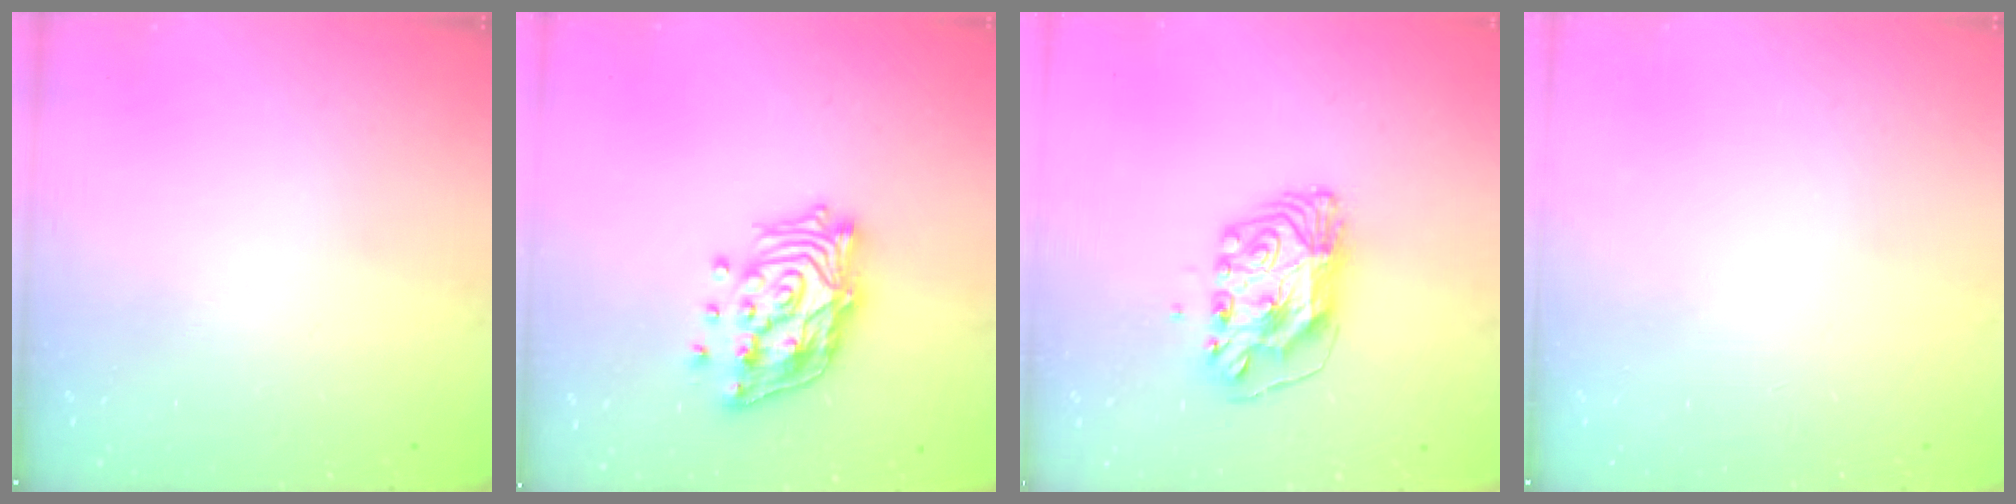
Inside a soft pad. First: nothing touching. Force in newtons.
{"total": 16.8, "press": 16.6, "slide": 2.6}
{"total": 9.6, "press": 9.6, "slide": 0.9}
{"total": 0.0}